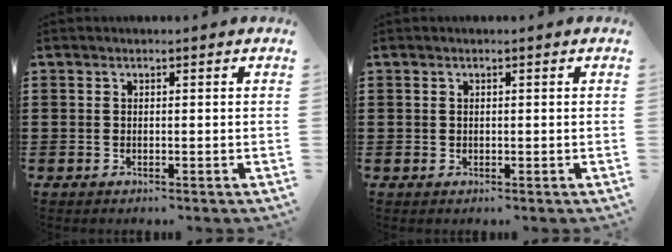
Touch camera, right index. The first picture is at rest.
{"total": 0.5, "force": [0.2, 0.4, 0.1], "torque": [-0.004, 0.003, 0.004]}